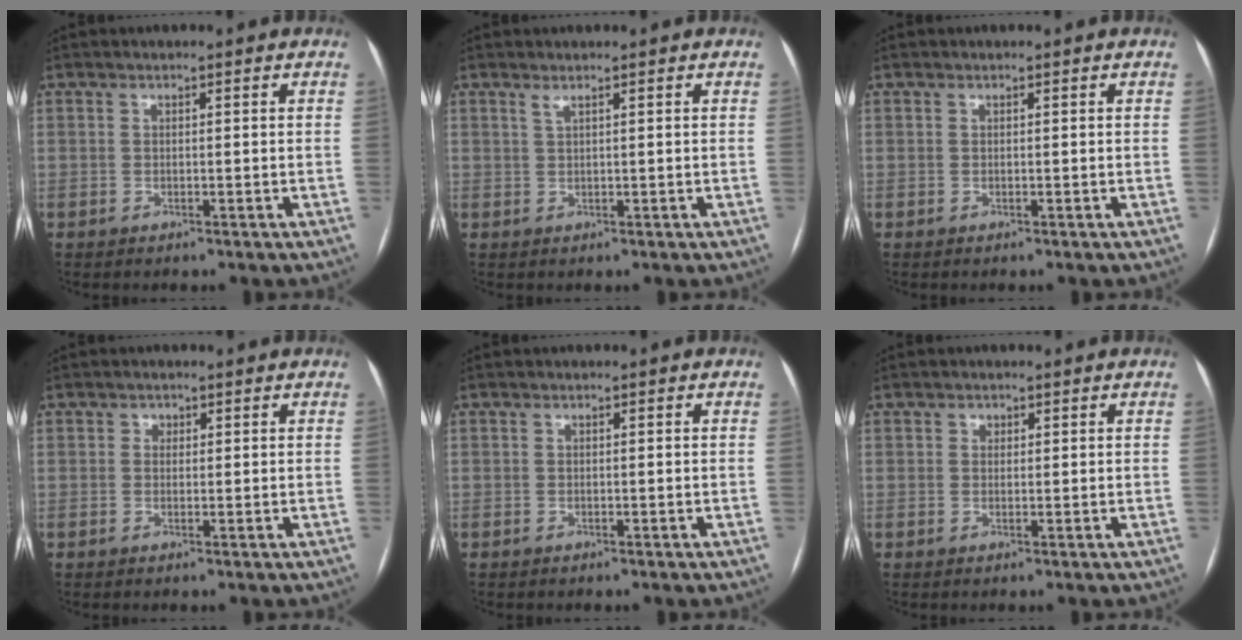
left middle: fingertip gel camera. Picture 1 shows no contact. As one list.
[{"total": 0.9, "force": [0.6, -0.1, 0.7], "torque": [-0.018, 0.002, 0.016]}, {"total": 0.0}, {"total": 1.0, "force": [0.5, 0.9, 0.1], "torque": [0.006, 0.001, 0.005]}, {"total": 0.0}, {"total": 1.0, "force": [0.6, 0.8, 0.2], "torque": [0.003, 0.000, 0.007]}]